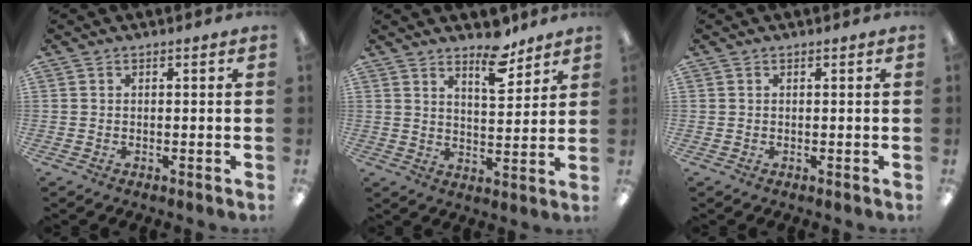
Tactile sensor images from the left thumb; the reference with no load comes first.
{"total": 8.7, "force": [6.6, 3.3, 4.7], "torque": [-0.045, -0.047, 0.107]}
{"total": 0.0}